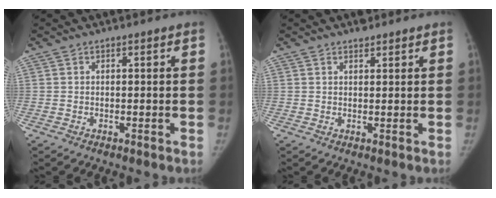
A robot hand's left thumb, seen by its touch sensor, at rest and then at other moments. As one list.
[{"total": 1.7, "force": [1.4, 0.6, 0.6], "torque": [-0.005, -0.010, 0.021]}]